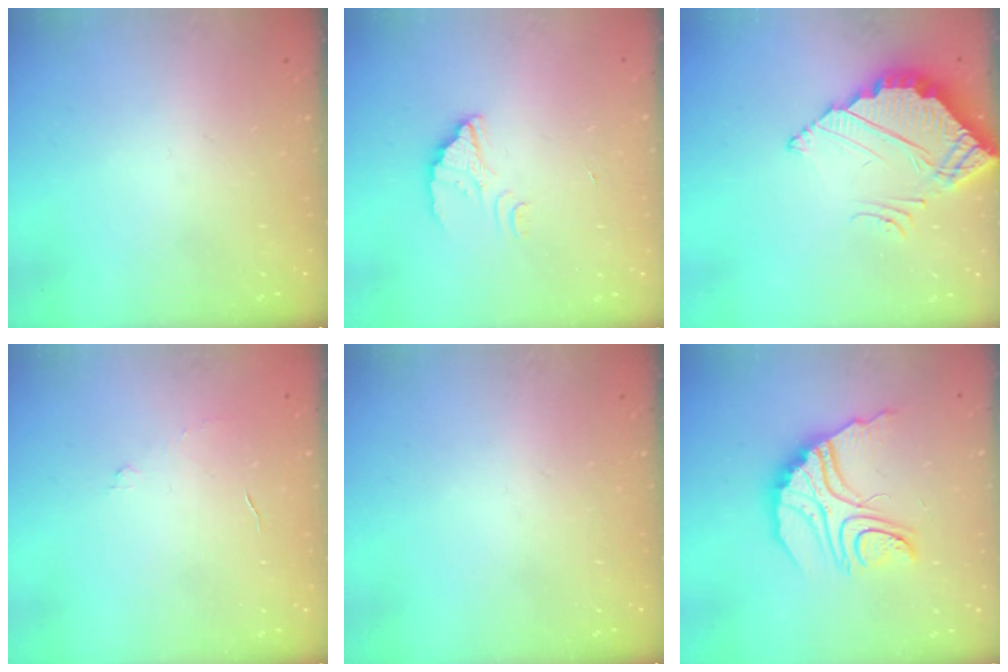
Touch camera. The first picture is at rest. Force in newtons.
{"total": 1.6, "press": 1.6, "slide": 0.0}
{"total": 4.0, "press": 4.0, "slide": 0.3}
{"total": 3.1, "press": 3.1, "slide": 0.2}
{"total": 0.0}
{"total": 14.3, "press": 14.2, "slide": 1.2}